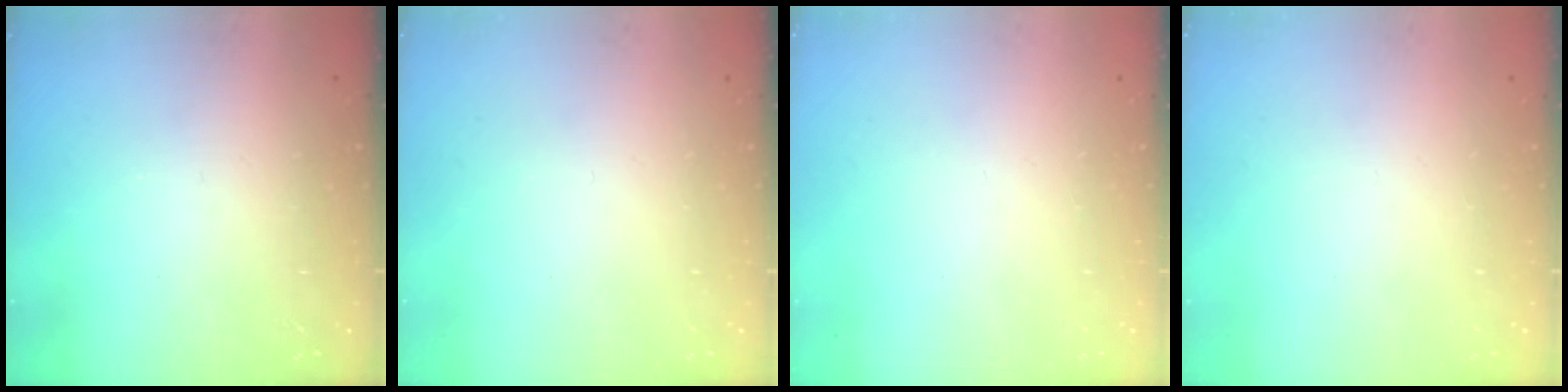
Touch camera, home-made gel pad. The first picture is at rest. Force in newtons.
{"total": 0.0}
{"total": 0.0}
{"total": 0.0}